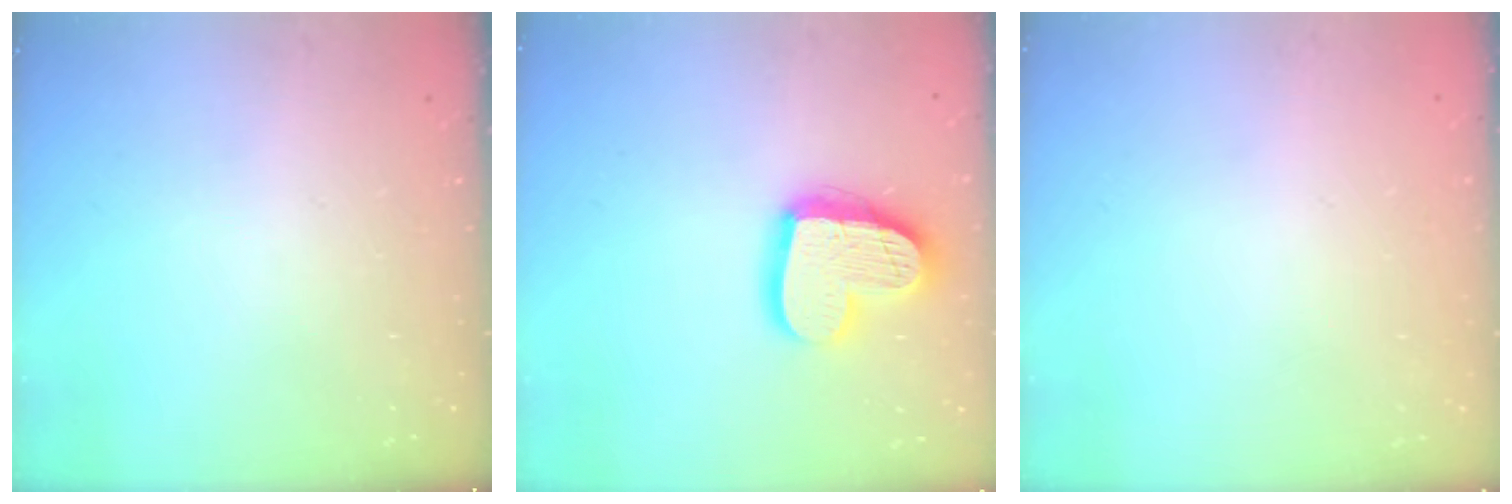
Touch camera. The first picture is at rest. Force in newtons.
{"total": 16.9, "press": 16.9, "slide": 1.6}
{"total": 0.0}